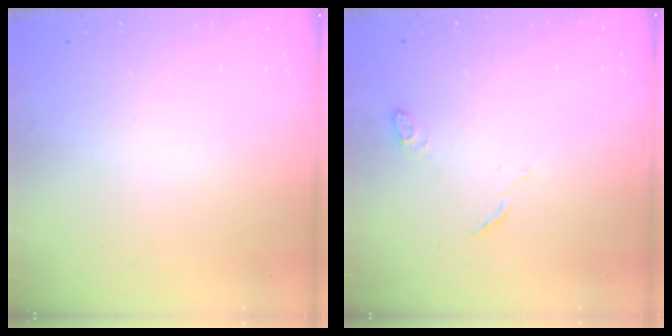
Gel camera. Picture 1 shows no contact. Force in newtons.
{"total": 3.9, "press": 3.9, "slide": 0.5}